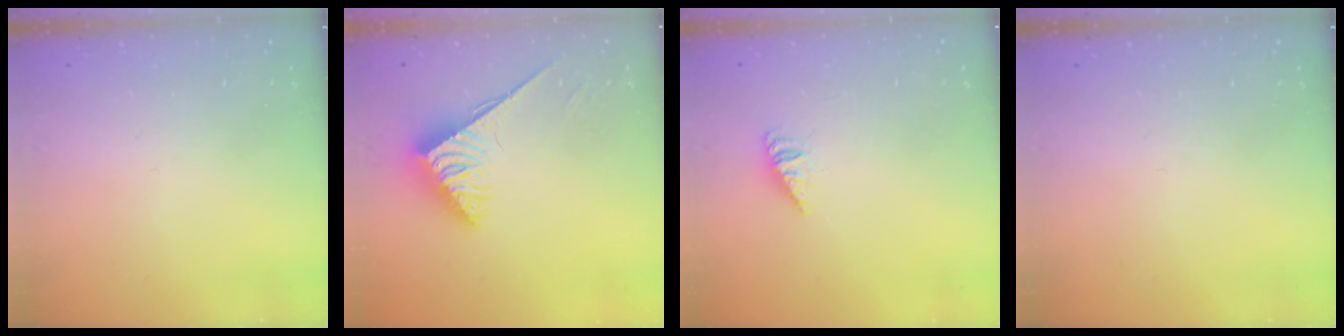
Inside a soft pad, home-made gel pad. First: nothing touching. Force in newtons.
{"total": 3.9, "press": 3.8, "slide": 0.7}
{"total": 1.8, "press": 1.8, "slide": 0.4}
{"total": 0.0}